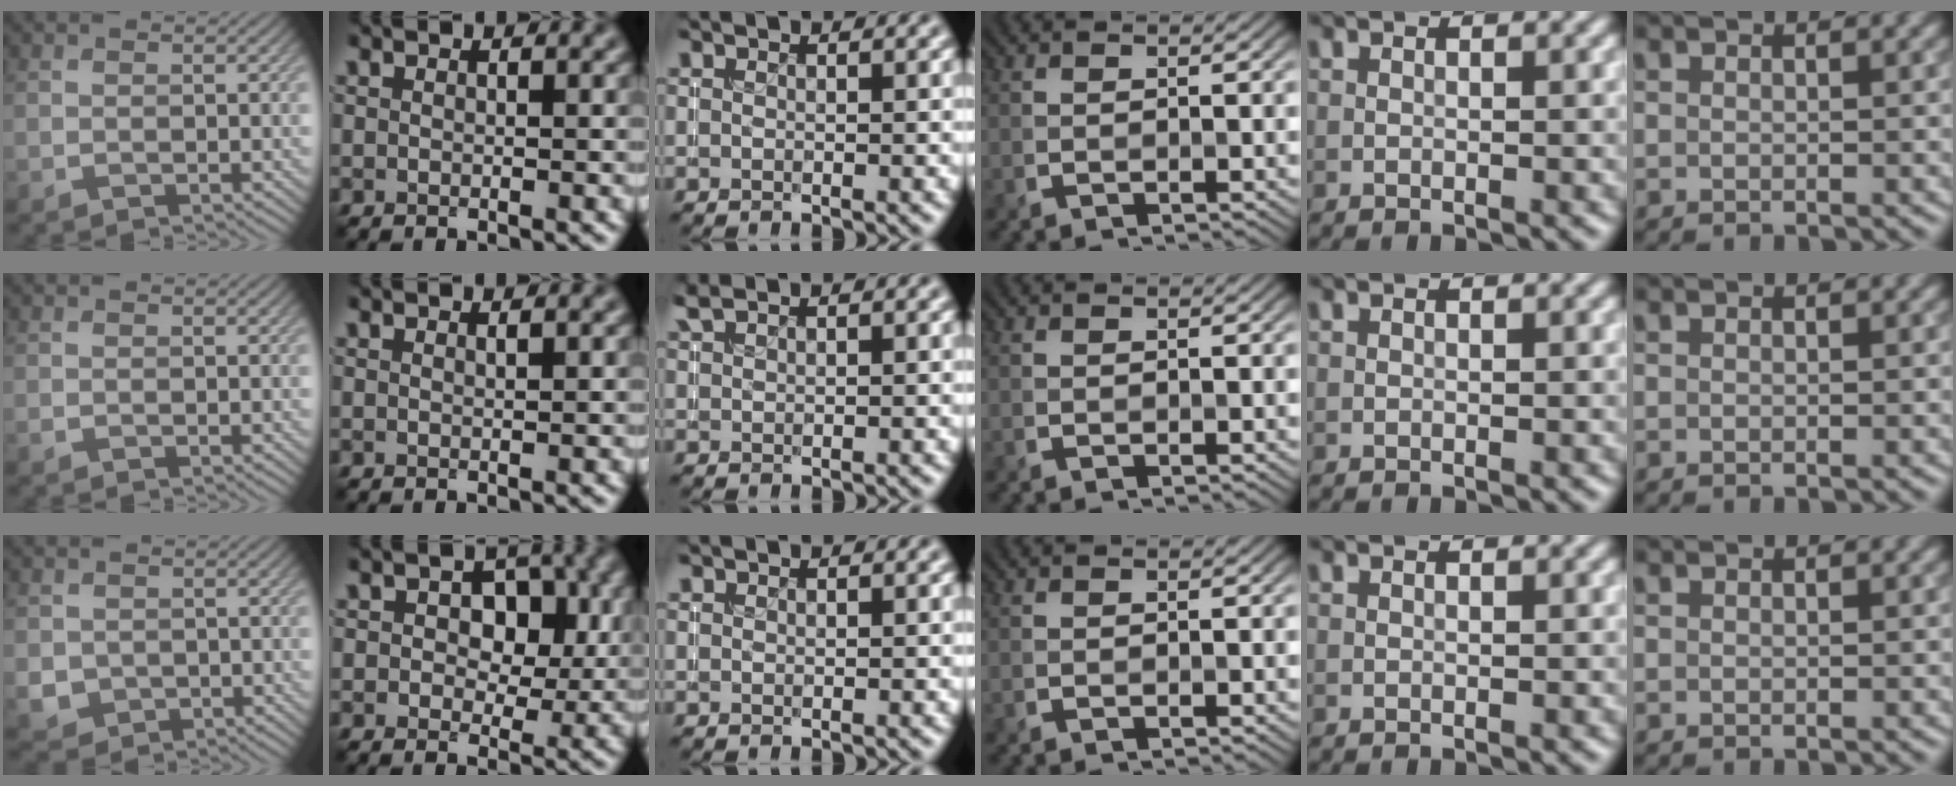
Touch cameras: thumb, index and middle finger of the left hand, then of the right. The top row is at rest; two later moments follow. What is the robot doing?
{"motion": "insert", "object": "coin"}